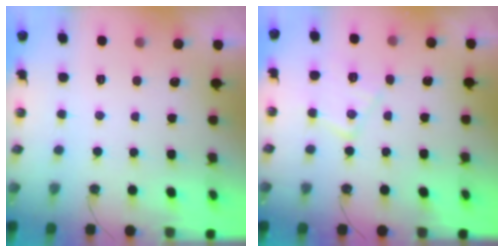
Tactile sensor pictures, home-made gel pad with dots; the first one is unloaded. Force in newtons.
{"total": 11.0, "press": 11.0, "slide": 0.5}